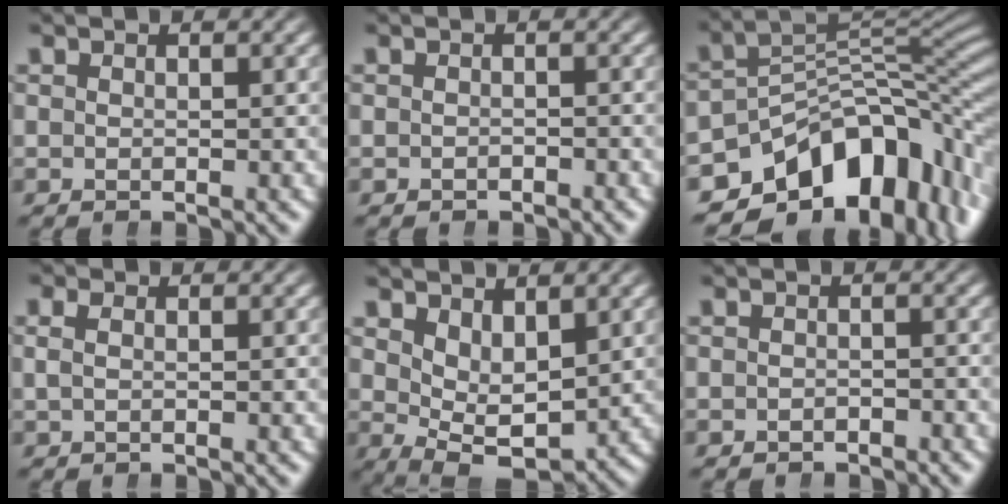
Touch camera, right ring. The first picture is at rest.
{"total": 0.7, "force": [-0.7, 0.0, -0.2], "torque": [0.007, -0.005, -0.009]}
{"total": 16.9, "force": [-7.1, 10.3, 11.4], "torque": [-0.154, -0.030, -0.091]}
{"total": 0.8, "force": [0.3, 0.3, 0.7], "torque": [-0.013, 0.002, 0.007]}
{"total": 4.6, "force": [0.3, 2.8, 3.7], "torque": [-0.056, -0.028, 0.014]}
{"total": 1.0, "force": [-1.0, 0.0, -0.2], "torque": [0.011, -0.004, -0.014]}